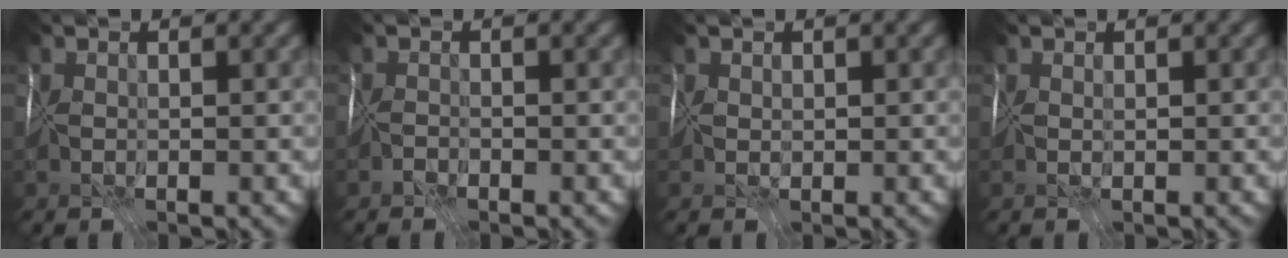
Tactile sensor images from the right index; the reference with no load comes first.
{"total": 1.9, "force": [-1.8, -0.1, -0.5], "torque": [0.026, -0.002, -0.036]}
{"total": 0.6, "force": [0.6, 0.2, 0.0], "torque": [0.010, 0.002, 0.012]}
{"total": 0.5, "force": [0.5, -0.2, -0.1], "torque": [0.004, 0.001, 0.011]}